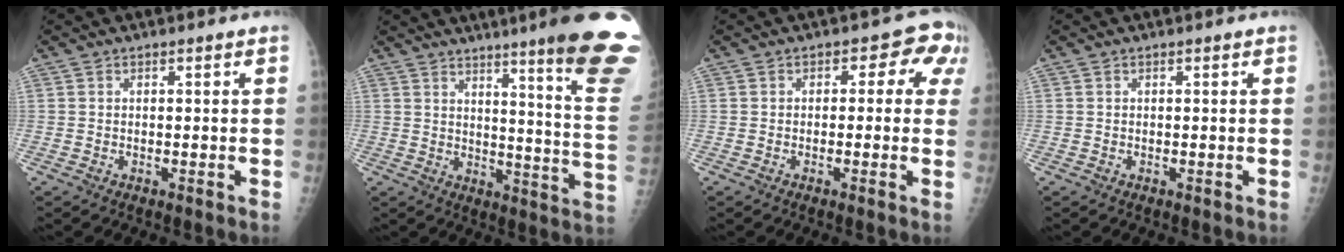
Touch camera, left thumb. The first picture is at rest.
{"total": 22.3, "force": [15.6, 0.9, 16.0], "torque": [-0.179, -0.106, 0.195]}
{"total": 5.9, "force": [1.1, 3.9, 4.3], "torque": [0.001, 0.018, -0.003]}
{"total": 0.0}